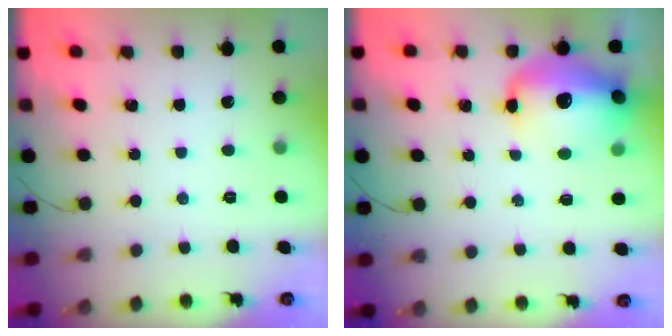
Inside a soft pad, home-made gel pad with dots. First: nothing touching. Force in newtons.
{"total": 15.5, "press": 15.1, "slide": 3.7}